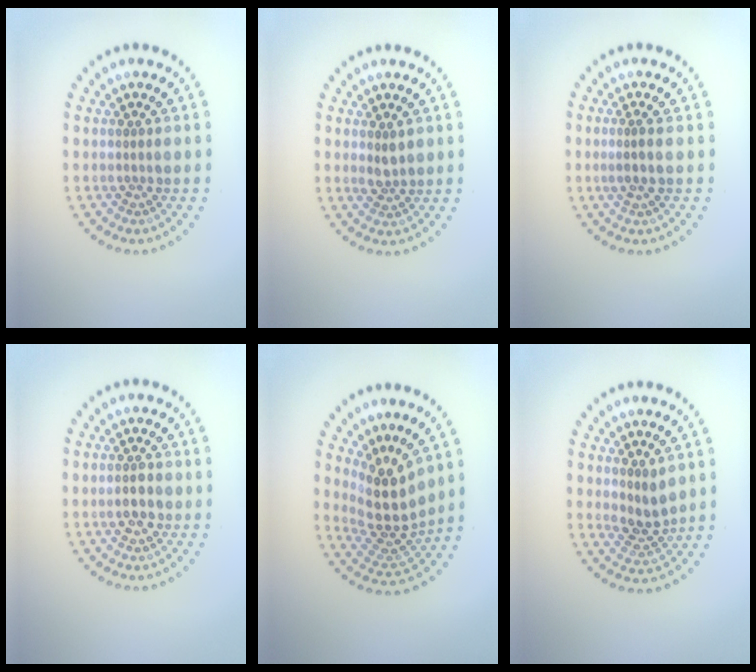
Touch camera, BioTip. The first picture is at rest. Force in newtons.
{"total": 1.5, "press": 1.4, "slide": 0.6}
{"total": 1.2, "press": 0.9, "slide": 0.8}
{"total": 1.9, "press": 1.8, "slide": 0.3}
{"total": 4.8, "press": 3.6, "slide": 3.2}
{"total": 2.6, "press": 2.0, "slide": 1.6}